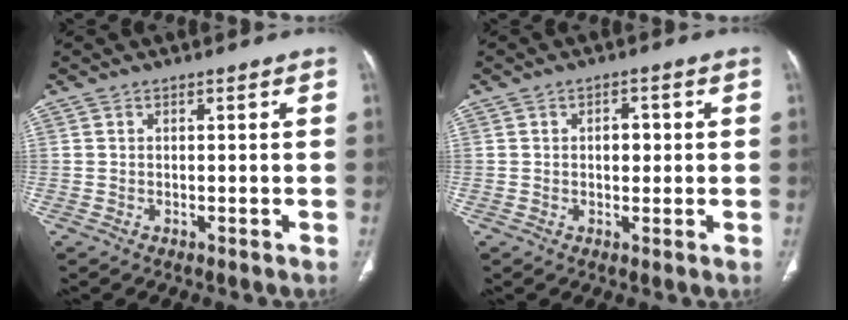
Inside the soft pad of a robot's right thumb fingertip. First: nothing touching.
{"total": 3.2, "force": [0.3, 2.1, 2.3], "torque": [-0.021, 0.005, 0.004]}